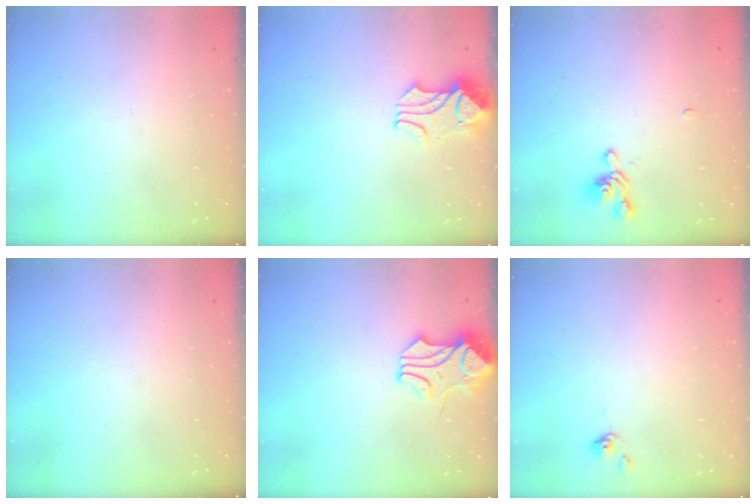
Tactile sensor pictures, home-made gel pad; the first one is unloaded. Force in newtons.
{"total": 2.1, "press": 1.9, "slide": 0.8}
{"total": 1.2, "press": 0.6, "slide": 1.0}
{"total": 0.0}
{"total": 1.5, "press": 1.4, "slide": 0.6}
{"total": 1.0, "press": 0.9, "slide": 0.4}